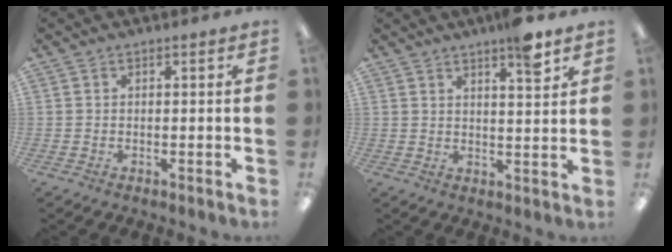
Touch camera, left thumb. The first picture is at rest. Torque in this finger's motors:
{"motor_torque": [3.07, 0.92, 1.08, -0.45, 0.00]}